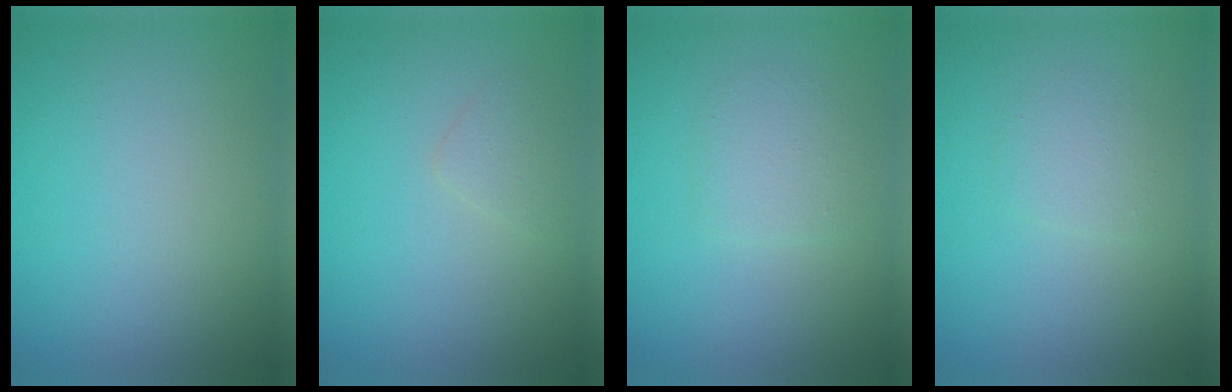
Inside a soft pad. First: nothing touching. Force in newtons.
{"total": 1.2, "press": 1.2, "slide": 0.1}
{"total": 1.9, "press": 1.9, "slide": 0.0}
{"total": 1.4, "press": 1.4, "slide": 0.0}